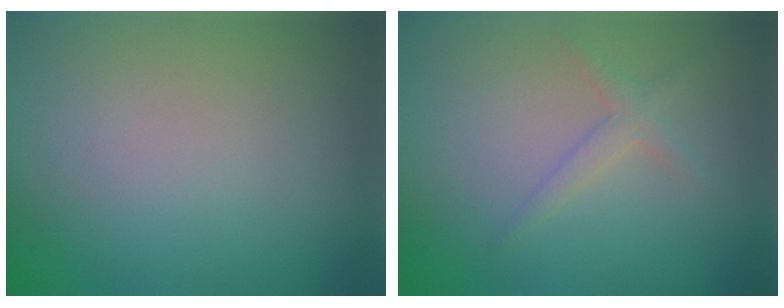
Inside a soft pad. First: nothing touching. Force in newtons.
{"total": 1.3, "press": 1.3, "slide": 0.1}